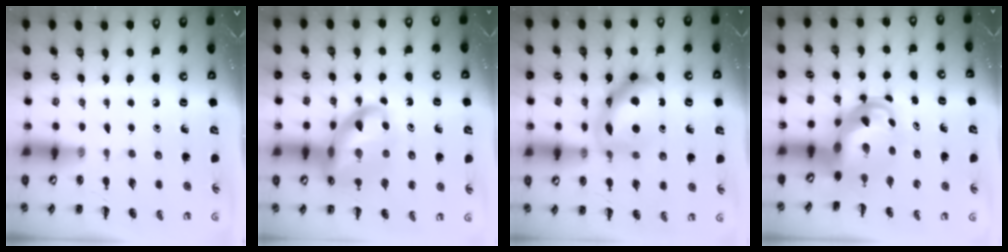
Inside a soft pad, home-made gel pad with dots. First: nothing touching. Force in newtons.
{"total": 17.3, "press": 17.0, "slide": 3.1}
{"total": 13.7, "press": 13.7, "slide": 0.8}
{"total": 5.7, "press": 5.4, "slide": 1.8}